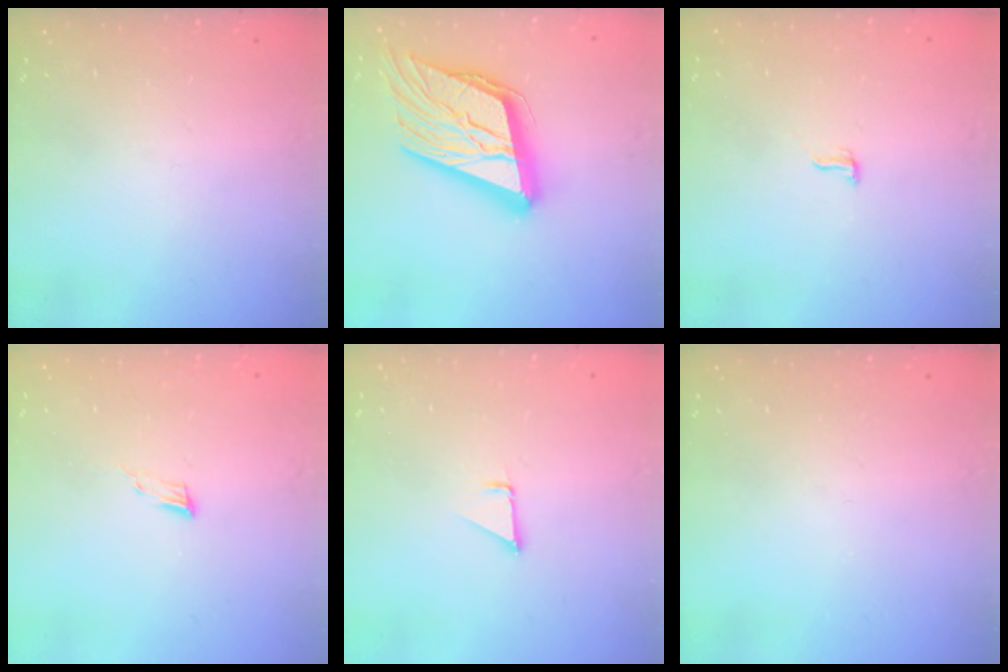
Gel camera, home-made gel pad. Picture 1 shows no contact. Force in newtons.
{"total": 27.8, "press": 27.3, "slide": 5.1}
{"total": 5.1, "press": 4.7, "slide": 2.0}
{"total": 4.4, "press": 4.3, "slide": 1.0}
{"total": 1.3, "press": 1.3, "slide": 0.1}
{"total": 0.0}